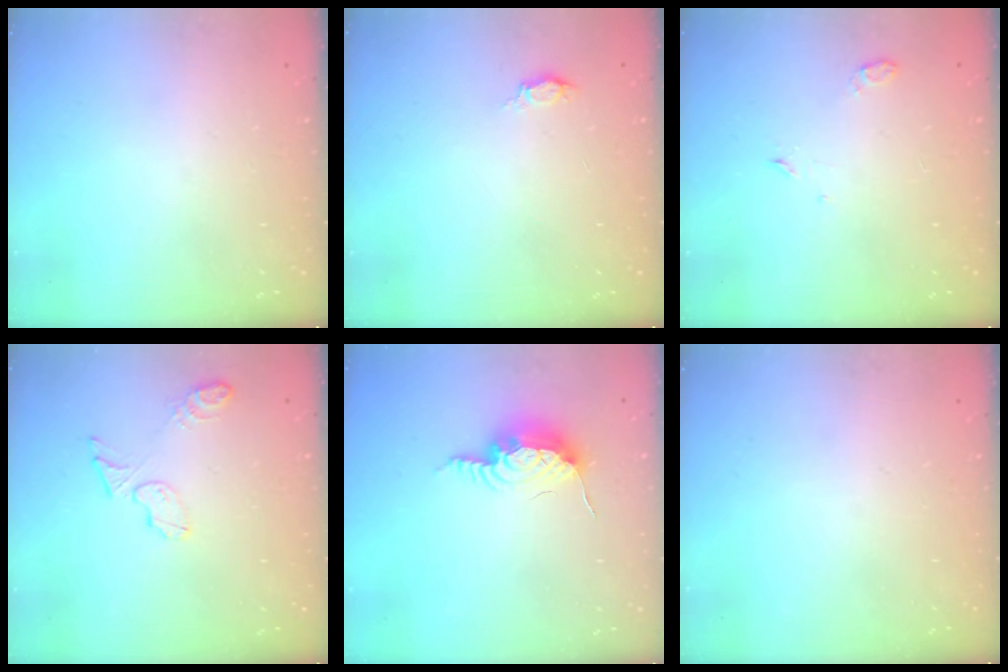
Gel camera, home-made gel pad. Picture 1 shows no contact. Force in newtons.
{"total": 4.2, "press": 4.1, "slide": 0.6}
{"total": 3.0, "press": 2.9, "slide": 0.6}
{"total": 6.9, "press": 6.9, "slide": 0.5}
{"total": 10.8, "press": 10.8, "slide": 0.7}
{"total": 0.0}